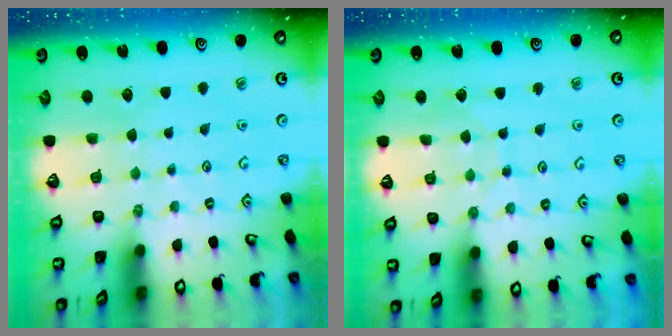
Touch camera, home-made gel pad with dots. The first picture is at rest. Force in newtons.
{"total": 3.5, "press": 3.5, "slide": 0.2}